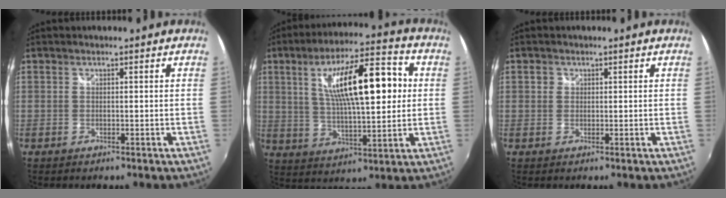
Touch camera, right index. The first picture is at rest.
{"total": 17.4, "force": [3.7, 5.1, 16.2], "torque": [-0.271, 0.024, 0.065]}
{"total": 1.2, "force": [0.1, 1.2, 0.2], "torque": [-0.002, 0.002, -0.002]}